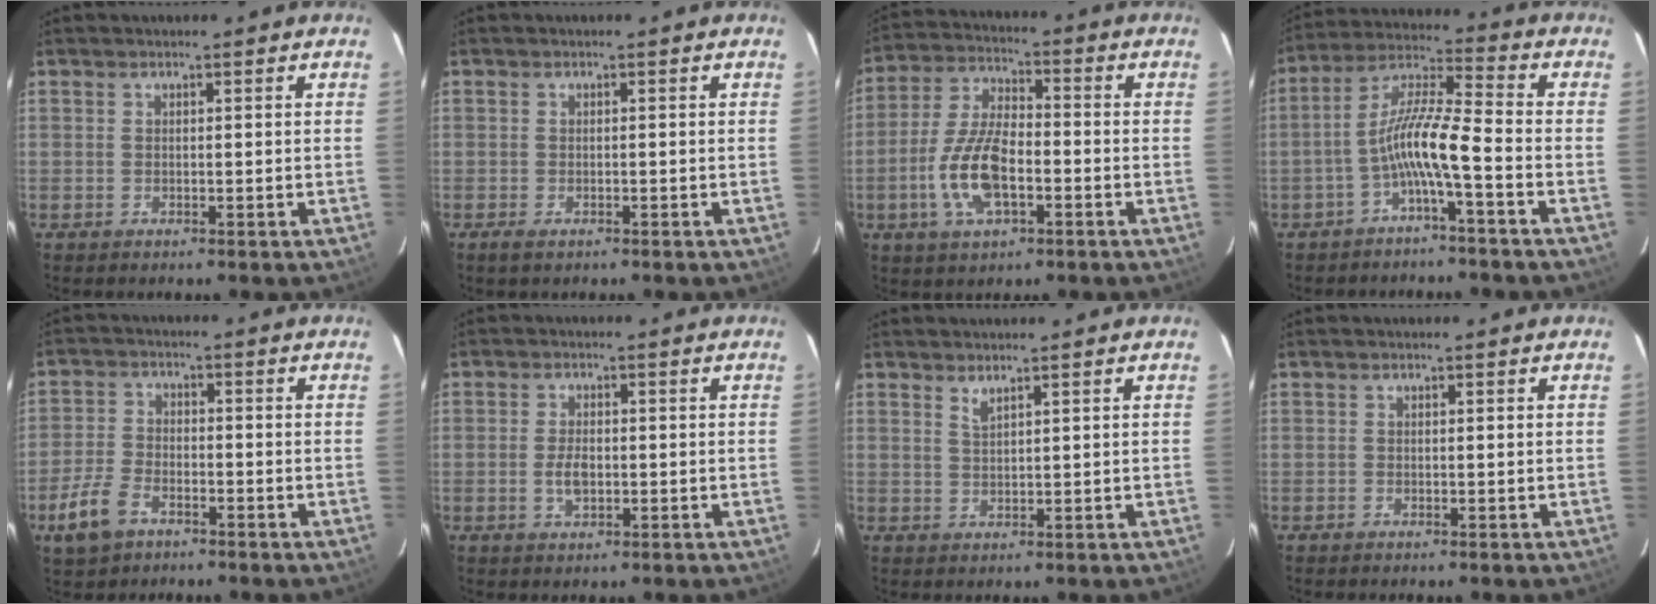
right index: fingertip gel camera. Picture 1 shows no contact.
{"total": 2.0, "force": [-1.4, 0.8, 1.3], "torque": [-0.028, -0.005, -0.024]}
{"total": 12.4, "force": [-4.0, 5.4, 10.4], "torque": [-0.223, 0.002, -0.075]}
{"total": 8.6, "force": [-3.7, 0.5, 7.8], "torque": [-0.178, 0.018, -0.071]}
{"total": 7.6, "force": [-4.5, 4.3, 4.4], "torque": [-0.111, 0.001, -0.086]}
{"total": 3.6, "force": [-0.7, 2.1, 2.9], "torque": [-0.058, 0.000, -0.011]}
{"total": 1.5, "force": [1.3, 0.1, 0.8], "torque": [-0.015, -0.001, 0.024]}
{"total": 0.0}